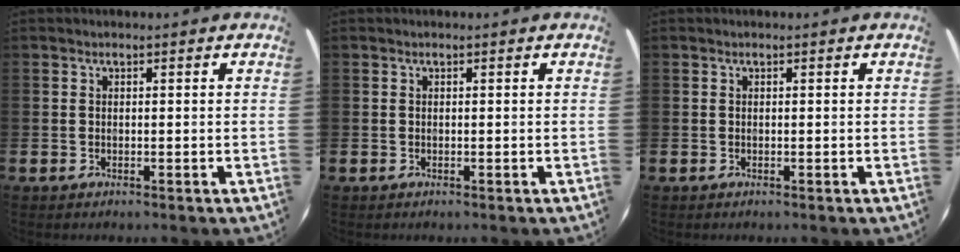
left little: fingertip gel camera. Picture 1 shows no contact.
{"total": 0.0}
{"total": 0.0}